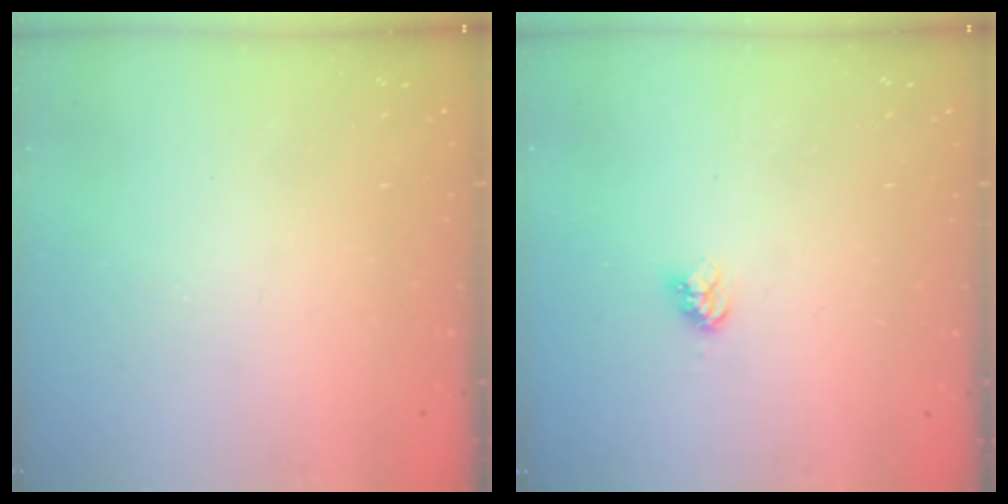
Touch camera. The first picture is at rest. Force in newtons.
{"total": 3.9, "press": 3.9, "slide": 0.4}